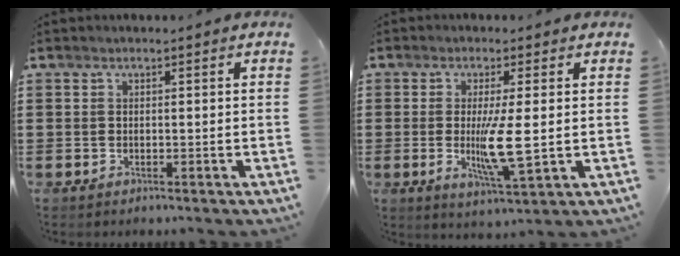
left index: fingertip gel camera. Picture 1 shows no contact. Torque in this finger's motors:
{"motor_torque": [0.85, 0.06, 0.64, 0.15]}